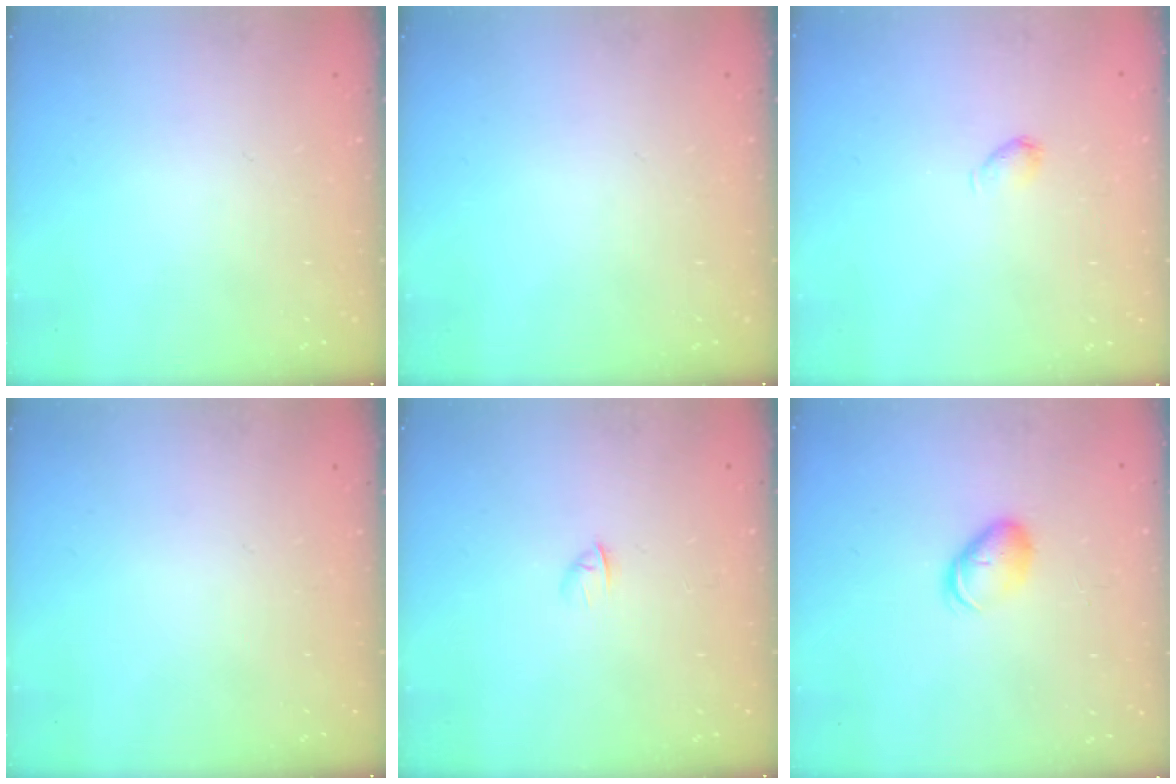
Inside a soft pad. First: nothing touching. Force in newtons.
{"total": 0.0}
{"total": 3.1, "press": 3.1, "slide": 0.5}
{"total": 0.0}
{"total": 2.8, "press": 2.7, "slide": 0.7}
{"total": 7.3, "press": 7.2, "slide": 0.7}